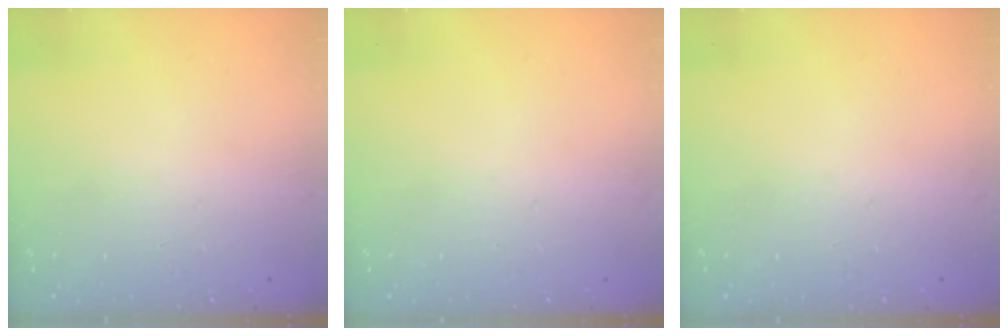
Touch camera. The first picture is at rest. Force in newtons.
{"total": 0.0}
{"total": 0.0}